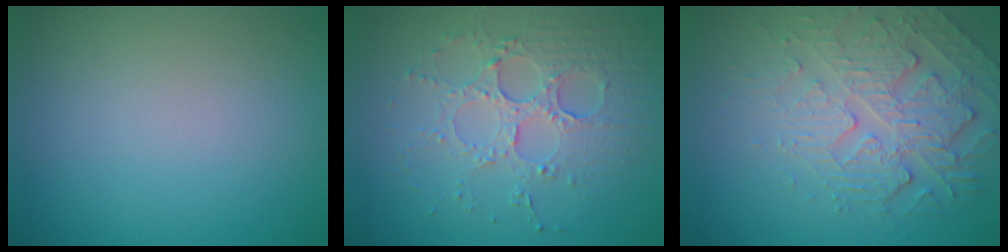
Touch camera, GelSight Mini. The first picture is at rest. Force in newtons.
{"total": 3.9, "press": 3.6, "slide": 1.4}
{"total": 4.3, "press": 4.0, "slide": 1.7}